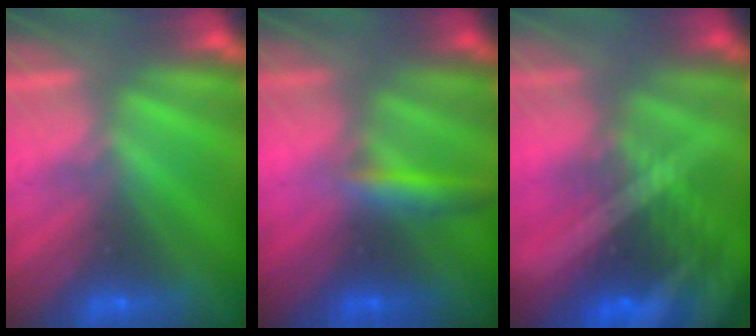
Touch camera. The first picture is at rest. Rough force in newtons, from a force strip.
{"total": 2.9}
{"total": 7.7}